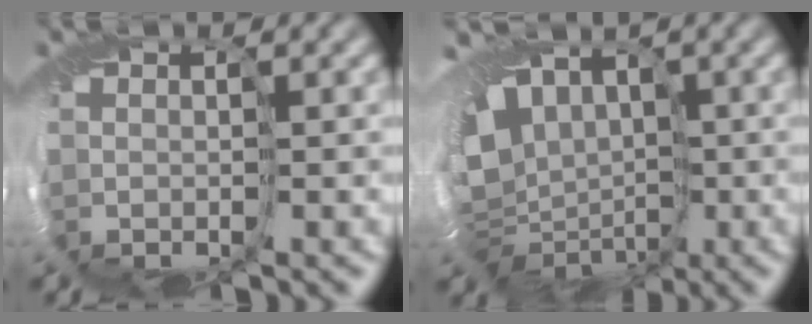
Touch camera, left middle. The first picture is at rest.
{"total": 11.6, "force": [-0.2, 8.8, 7.6], "torque": [-0.131, -0.026, -0.006]}